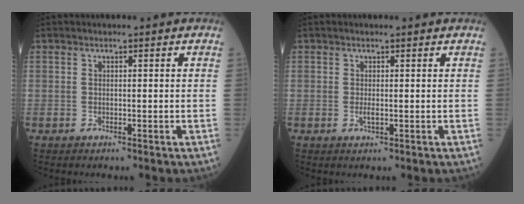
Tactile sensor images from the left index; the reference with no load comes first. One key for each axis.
{"total": 0.8, "fx": 0.1, "fy": 0.2, "fz": 0.8, "tx": -0.019, "ty": -0.003, "tz": 0.002}